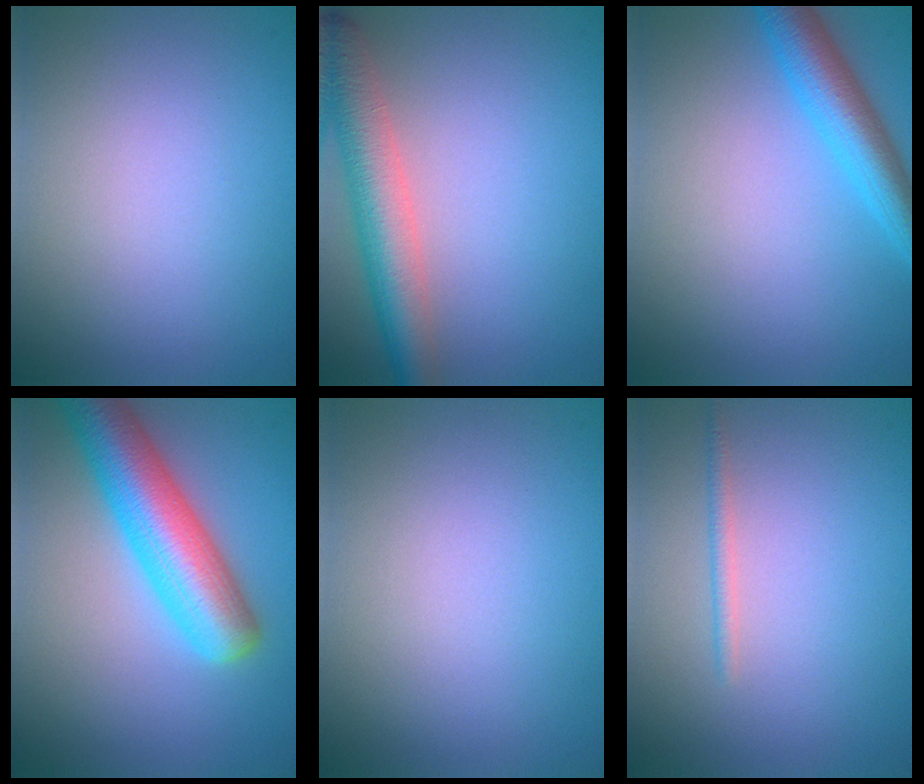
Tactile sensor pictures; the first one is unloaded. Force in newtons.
{"total": 5.7, "press": 5.7, "slide": 0.4}
{"total": 4.6, "press": 4.6, "slide": 0.1}
{"total": 7.5, "press": 7.5, "slide": 0.4}
{"total": 0.0}
{"total": 1.0, "press": 1.0, "slide": 0.0}